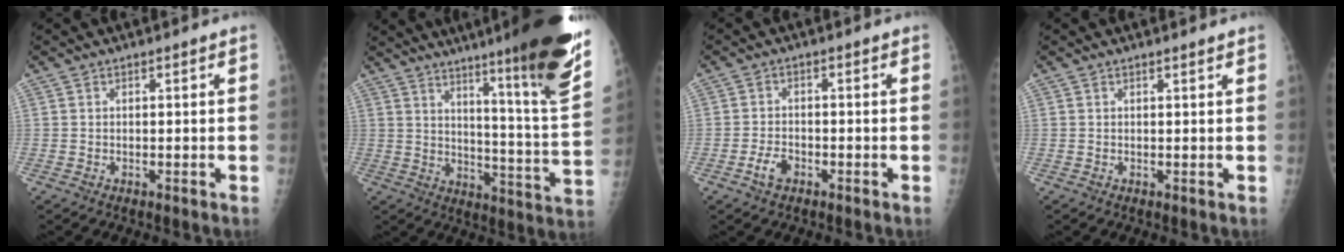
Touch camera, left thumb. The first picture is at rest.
{"total": 24.6, "force": [16.8, 0.9, 17.9], "torque": [-0.237, -0.107, 0.236]}
{"total": 3.1, "force": [-1.8, 1.9, 1.8], "torque": [-0.033, 0.010, -0.030]}
{"total": 0.6, "force": [0.6, -0.1, 0.2], "torque": [-0.006, -0.003, 0.010]}